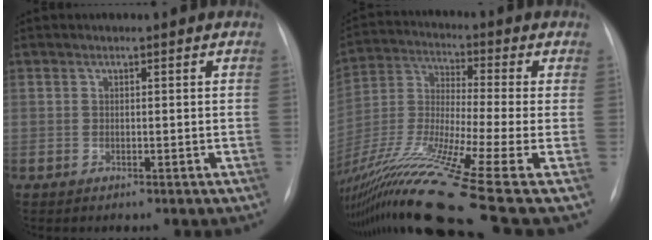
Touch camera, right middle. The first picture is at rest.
{"total": 21.2, "force": [-13.5, -1.2, 16.2], "torque": [-0.327, -0.036, -0.252]}